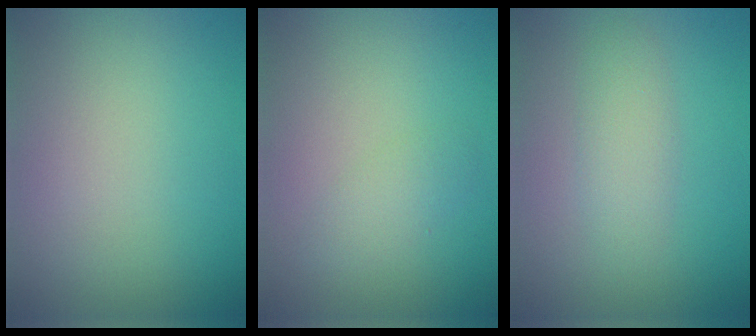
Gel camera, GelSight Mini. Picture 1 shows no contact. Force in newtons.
{"total": 1.5, "press": 1.5, "slide": 0.1}
{"total": 2.3, "press": 2.3, "slide": 0.0}